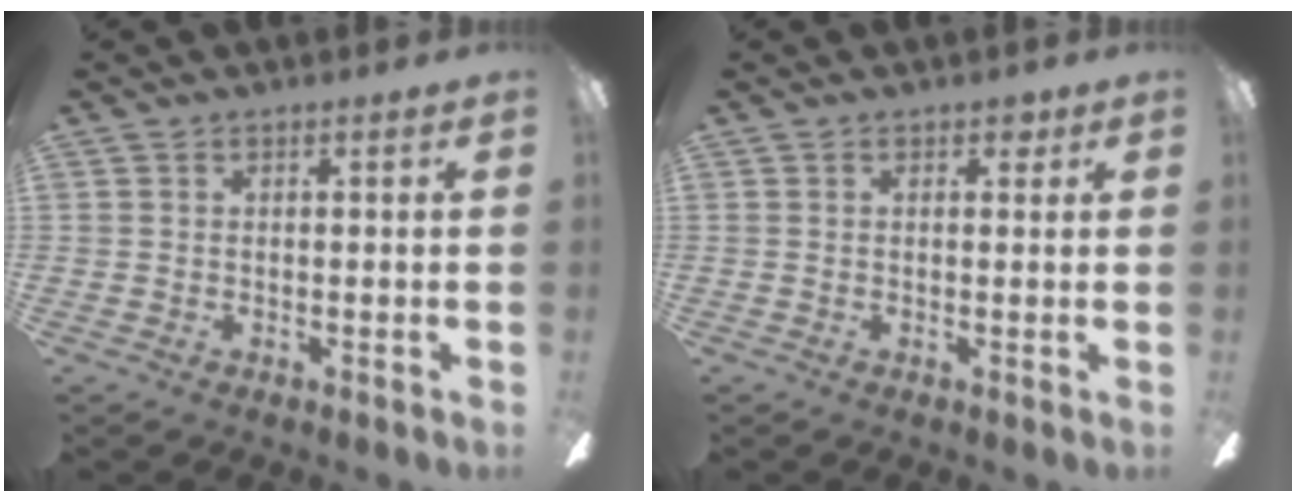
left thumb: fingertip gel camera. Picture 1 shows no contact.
{"total": 1.8, "force": [0.9, 1.2, 0.9], "torque": [-0.001, -0.001, 0.012]}